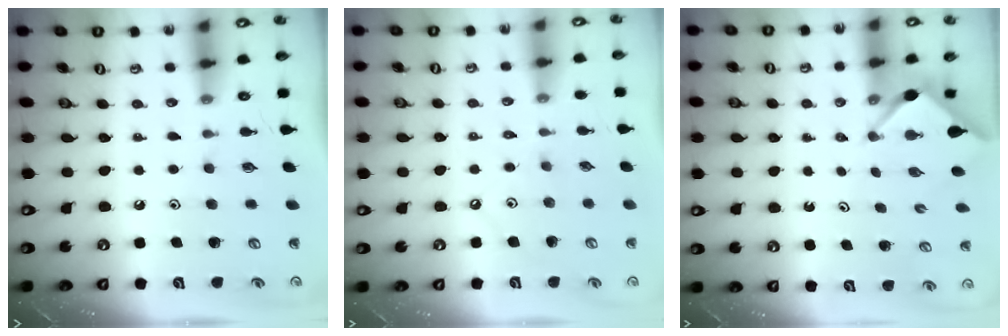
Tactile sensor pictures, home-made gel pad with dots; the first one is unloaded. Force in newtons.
{"total": 1.6, "press": 1.6, "slide": 0.1}
{"total": 2.7, "press": 2.7, "slide": 0.3}